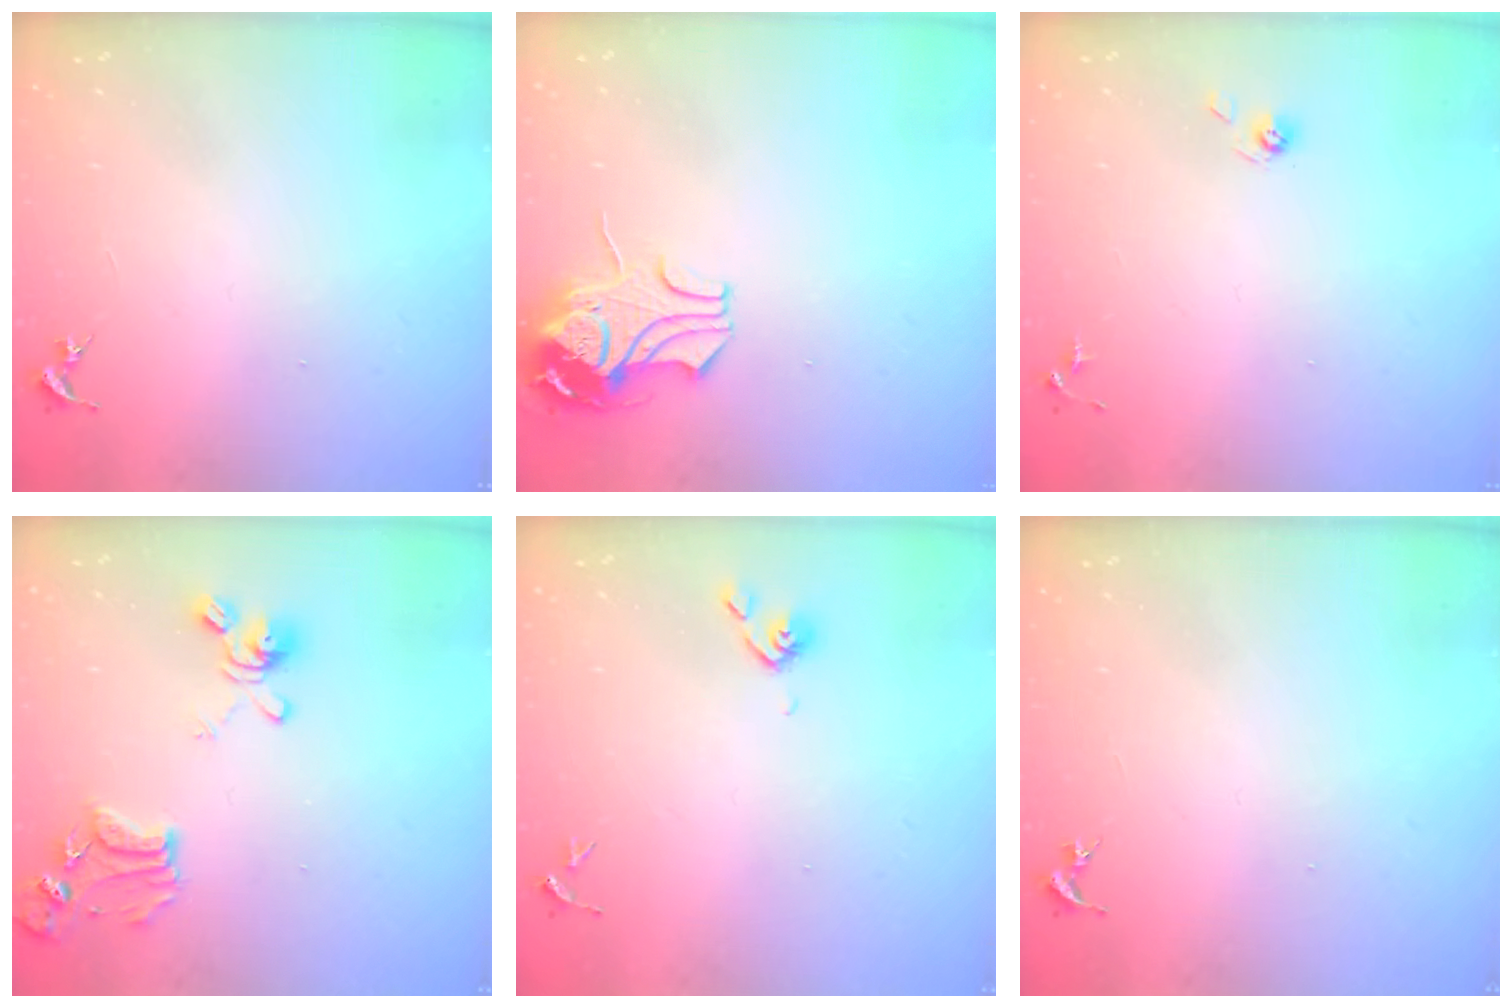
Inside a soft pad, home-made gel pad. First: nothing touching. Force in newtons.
{"total": 10.0, "press": 9.9, "slide": 1.5}
{"total": 3.9, "press": 3.5, "slide": 1.7}
{"total": 14.6, "press": 14.6, "slide": 1.4}
{"total": 4.4, "press": 4.4, "slide": 0.7}
{"total": 0.0}